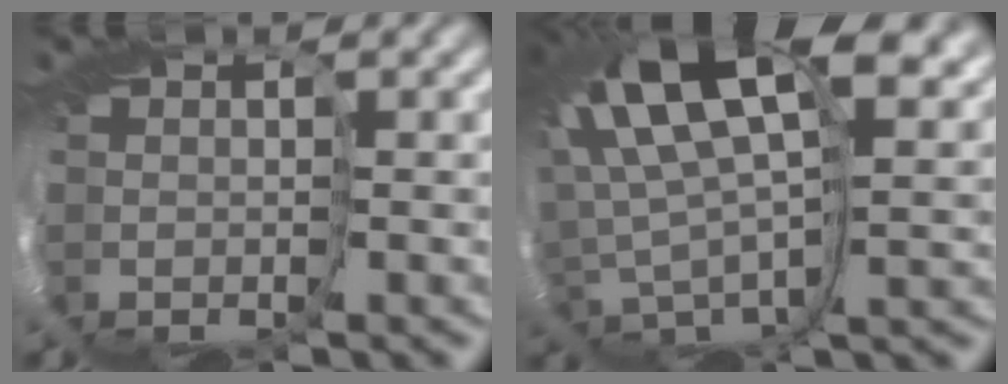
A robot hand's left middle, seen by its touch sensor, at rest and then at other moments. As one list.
[{"total": 11.8, "force": [6.4, 3.4, 9.3], "torque": [-0.229, 0.015, 0.128]}]